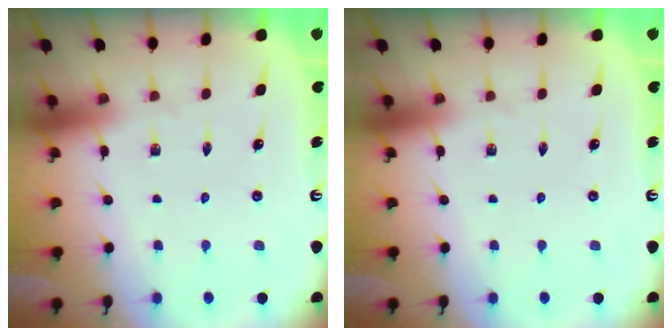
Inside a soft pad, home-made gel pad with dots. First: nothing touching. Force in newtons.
{"total": 0.0}